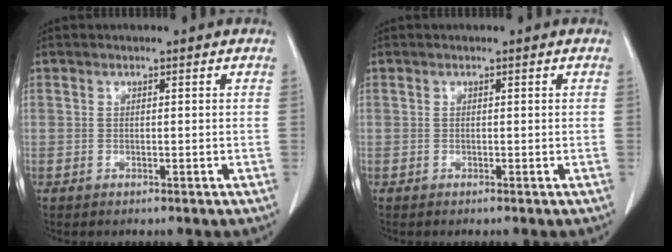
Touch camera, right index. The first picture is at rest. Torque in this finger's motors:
{"motor_torque": [0.05, -0.03, -0.02, 0.01]}